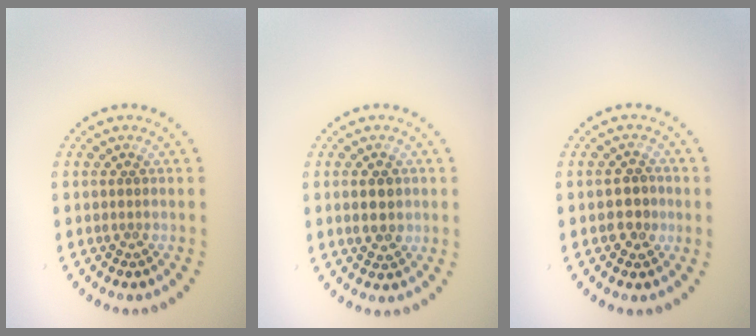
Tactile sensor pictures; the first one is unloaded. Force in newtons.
{"total": 2.4, "press": 2.4, "slide": 0.2}
{"total": 2.5, "press": 2.4, "slide": 0.5}